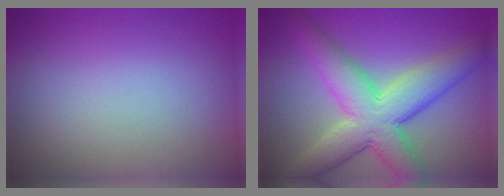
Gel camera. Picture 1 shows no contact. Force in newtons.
{"total": 8.6, "press": 8.5, "slide": 0.4}